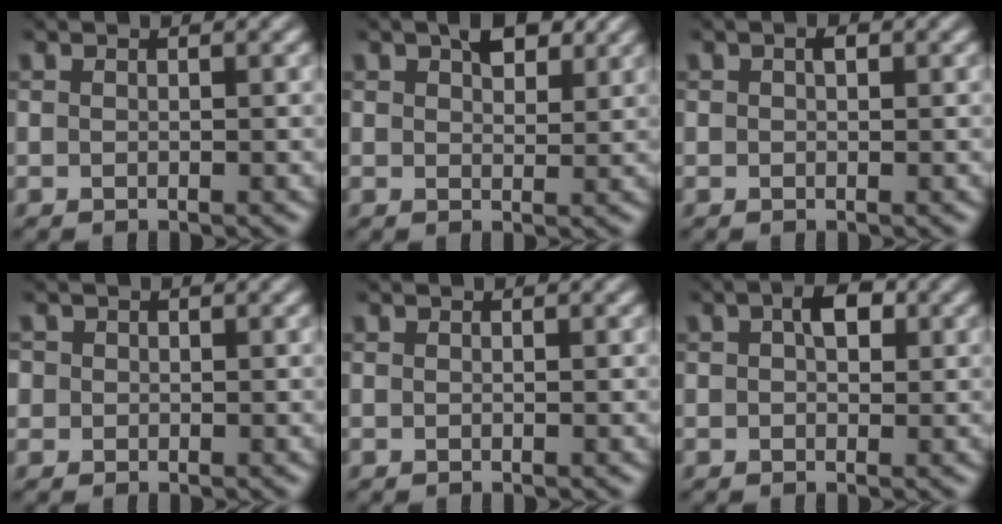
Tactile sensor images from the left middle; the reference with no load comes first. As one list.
[{"total": 2.9, "force": [1.7, 1.5, 1.9], "torque": [-0.028, 0.004, 0.026]}, {"total": 0.7, "force": [0.2, 0.3, 0.6], "torque": [-0.010, 0.000, 0.003]}, {"total": 1.3, "force": [0.3, 1.2, 0.3], "torque": [-0.004, 0.003, 0.003]}, {"total": 0.0}, {"total": 2.7, "force": [0.8, 1.5, 2.1], "torque": [-0.030, 0.007, 0.008]}]